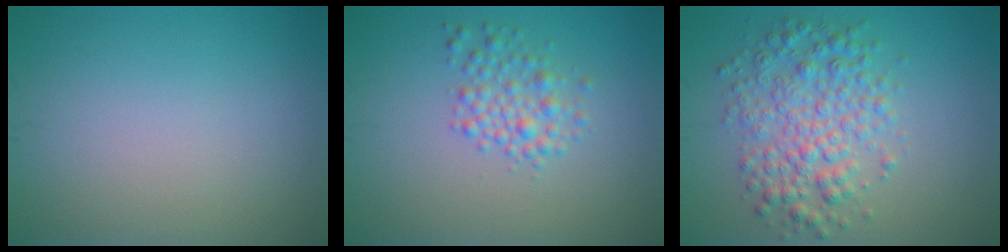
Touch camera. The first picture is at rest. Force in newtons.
{"total": 2.6, "press": 2.6, "slide": 0.1}
{"total": 4.9, "press": 4.9, "slide": 0.0}